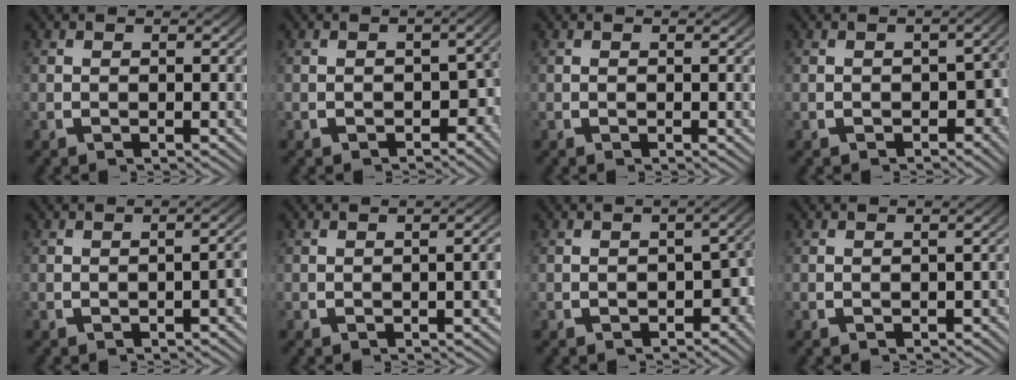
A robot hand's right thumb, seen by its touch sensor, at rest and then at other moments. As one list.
[{"total": 3.0, "force": [-1.6, 1.9, 1.7], "torque": [-0.021, -0.019, -0.014]}, {"total": 0.0}, {"total": 2.6, "force": [-1.3, 1.6, 1.5], "torque": [-0.020, -0.015, -0.011]}, {"total": 2.1, "force": [-1.1, 0.6, 1.7], "torque": [-0.019, 0.003, -0.013]}, {"total": 1.5, "force": [-0.6, 0.3, 1.3], "torque": [-0.014, 0.003, -0.008]}, {"total": 3.0, "force": [-1.6, 1.8, 1.9], "torque": [-0.025, -0.016, -0.015]}, {"total": 1.2, "force": [-1.1, 0.5, 0.4], "torque": [-0.001, -0.003, -0.016]}]